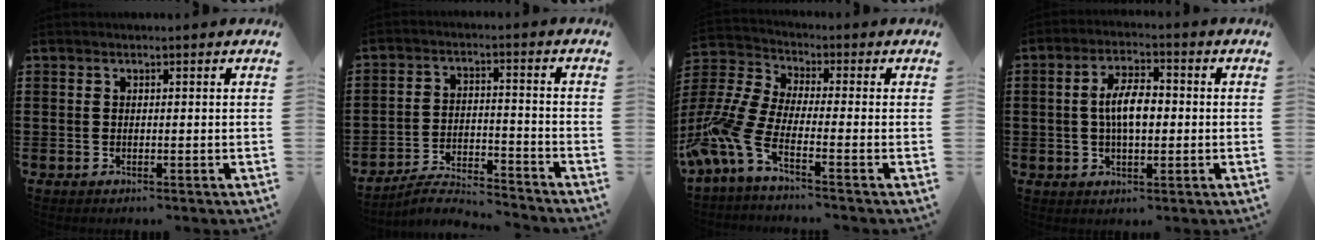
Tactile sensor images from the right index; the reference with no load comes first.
{"total": 4.8, "force": [-4.6, 0.1, 1.1], "torque": [-0.029, -0.002, -0.094]}
{"total": 7.0, "force": [-4.0, 2.9, 4.9], "torque": [-0.164, -0.023, -0.091]}
{"total": 6.2, "force": [-0.1, 2.4, 5.7], "torque": [-0.113, 0.003, -0.004]}